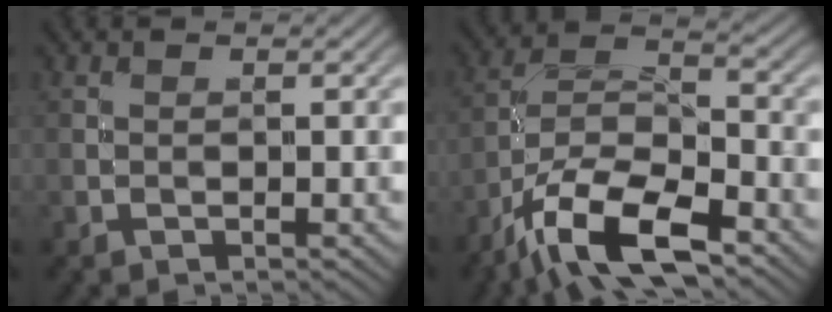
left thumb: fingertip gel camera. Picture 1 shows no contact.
{"total": 12.8, "force": [-8.5, 4.6, 8.5], "torque": [-0.165, -0.002, -0.179]}